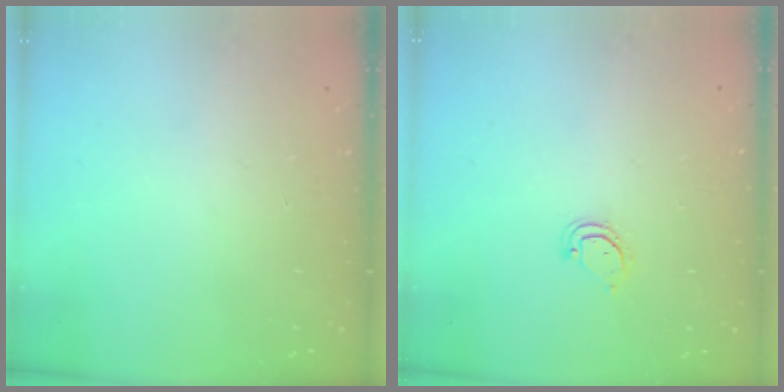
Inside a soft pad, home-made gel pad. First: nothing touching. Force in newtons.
{"total": 3.1, "press": 3.1, "slide": 0.4}